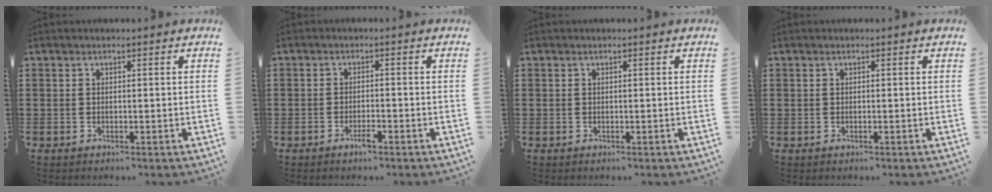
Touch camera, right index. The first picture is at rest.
{"total": 2.1, "force": [-1.4, 0.4, 1.5], "torque": [-0.027, 0.000, -0.025]}
{"total": 0.0}
{"total": 0.0}